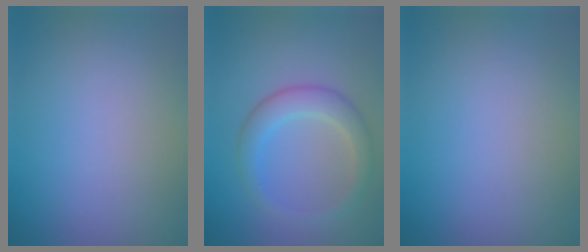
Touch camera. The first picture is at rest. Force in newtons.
{"total": 3.3, "press": 3.3, "slide": 0.1}
{"total": 0.0}